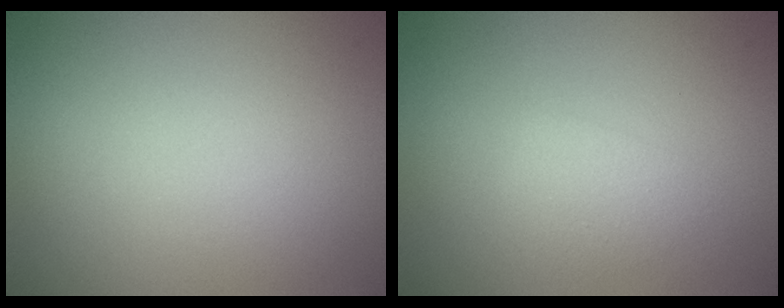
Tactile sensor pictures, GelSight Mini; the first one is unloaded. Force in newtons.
{"total": 1.5, "press": 1.5, "slide": 0.1}